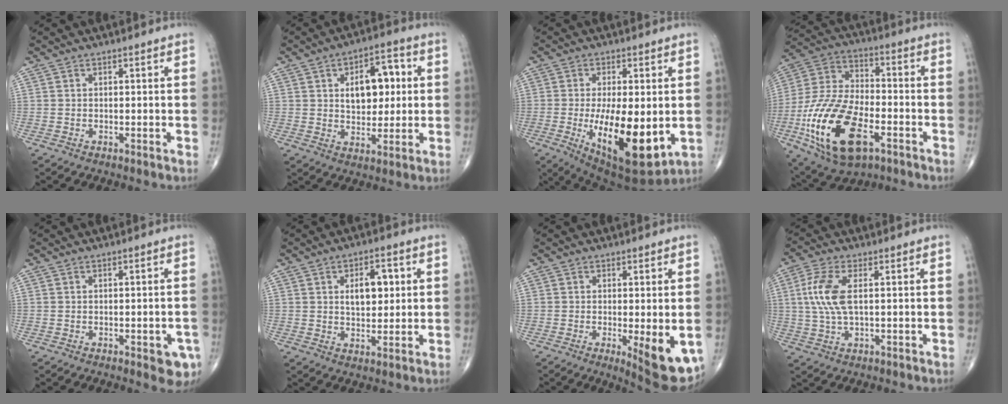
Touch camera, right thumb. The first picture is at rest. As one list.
[{"total": 11.3, "force": [2.2, 6.7, 8.8], "torque": [-0.093, 0.006, 0.033]}, {"total": 16.9, "force": [-2.8, 6.5, 15.4], "torque": [-0.252, -0.029, -0.026]}, {"total": 22.6, "force": [-8.1, 11.6, 17.6], "torque": [-0.351, 0.019, -0.137]}, {"total": 4.8, "force": [-2.0, 2.0, 3.9], "torque": [-0.029, 0.003, -0.017]}, {"total": 7.3, "force": [1.7, 4.1, 5.8], "torque": [-0.065, -0.003, 0.029]}, {"total": 9.6, "force": [-2.5, 2.8, 8.8], "torque": [-0.110, -0.022, -0.029]}, {"total": 7.8, "force": [1.2, 3.2, 7.0], "torque": [-0.173, 0.007, 0.025]}]